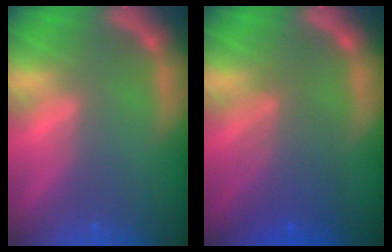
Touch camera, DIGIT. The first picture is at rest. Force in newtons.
{"total": 5.1}